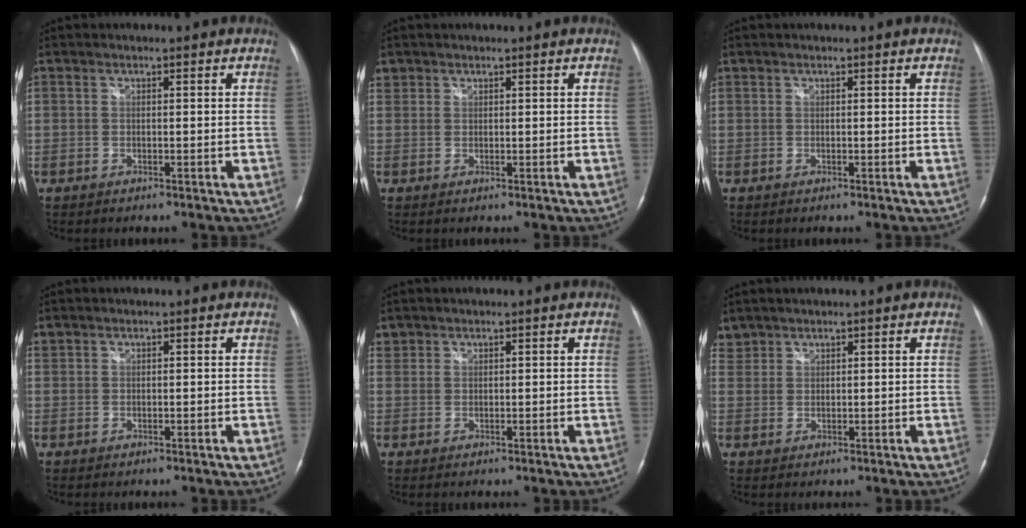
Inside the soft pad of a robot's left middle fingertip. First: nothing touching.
{"total": 1.4, "force": [1.0, 1.1, 0.0], "torque": [0.008, 0.011, 0.016]}
{"total": 0.0}
{"total": 0.8, "force": [0.7, 0.4, 0.0], "torque": [-0.004, 0.014, 0.017]}
{"total": 1.7, "force": [1.3, 1.0, -0.1], "torque": [0.007, 0.011, 0.024]}
{"total": 2.4, "force": [2.1, 1.0, -0.4], "torque": [0.008, 0.012, 0.043]}